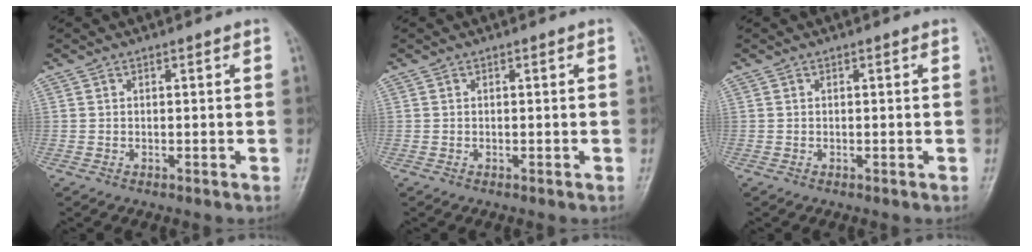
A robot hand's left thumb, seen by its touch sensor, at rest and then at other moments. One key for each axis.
{"total": 0.0}
{"total": 0.0}